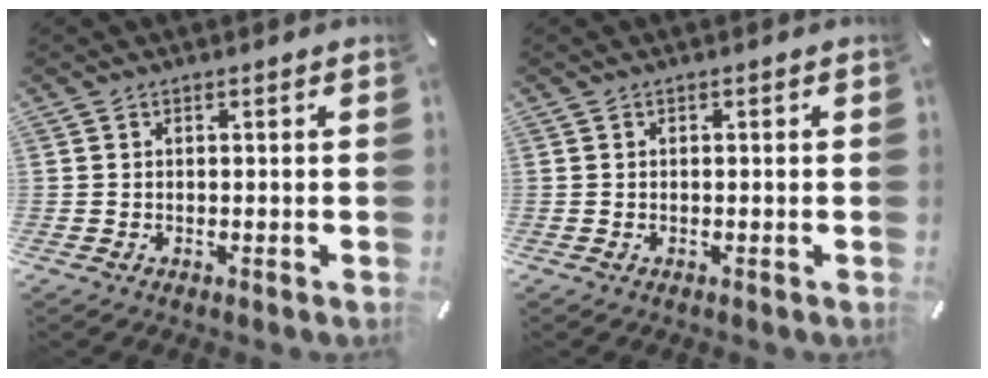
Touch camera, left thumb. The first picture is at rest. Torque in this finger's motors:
{"motor_torque": [-0.17, -0.16, -0.05, 0.04, 0.00]}